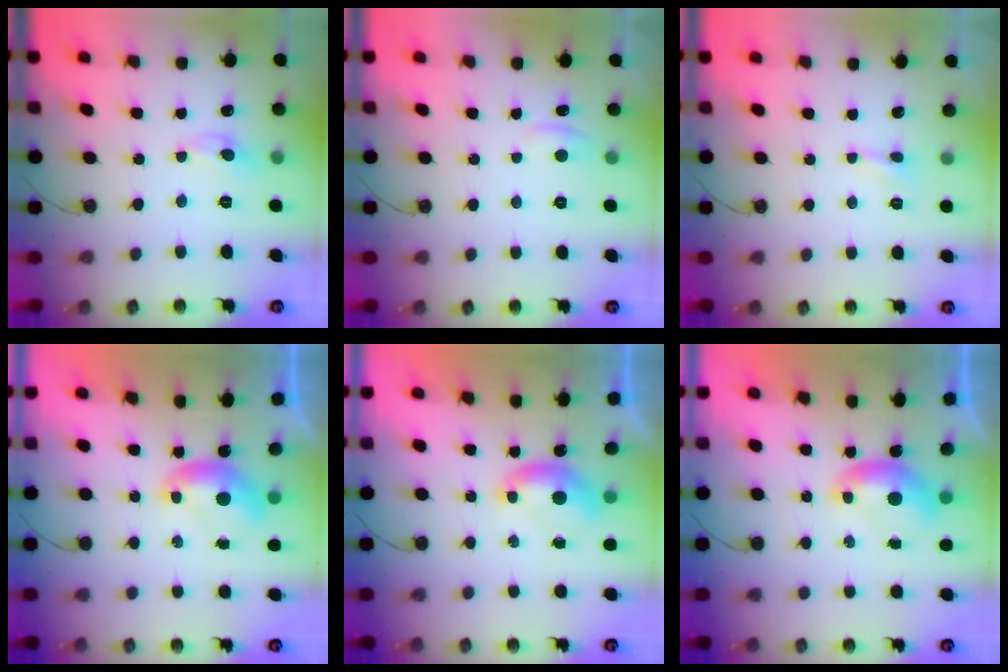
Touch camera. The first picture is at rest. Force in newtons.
{"total": 0.7, "press": 0.1, "slide": 0.7}
{"total": 1.3, "press": 1.2, "slide": 0.5}
{"total": 0.0}
{"total": 0.6, "press": 0.0, "slide": 0.6}
{"total": 0.0}